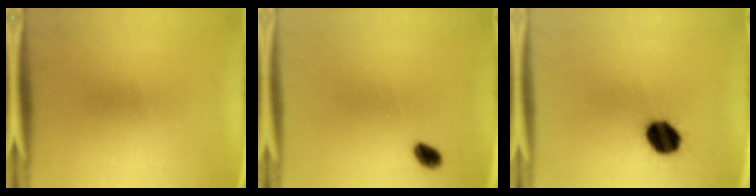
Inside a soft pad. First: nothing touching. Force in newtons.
{"total": 2.8}
{"total": 9.8}